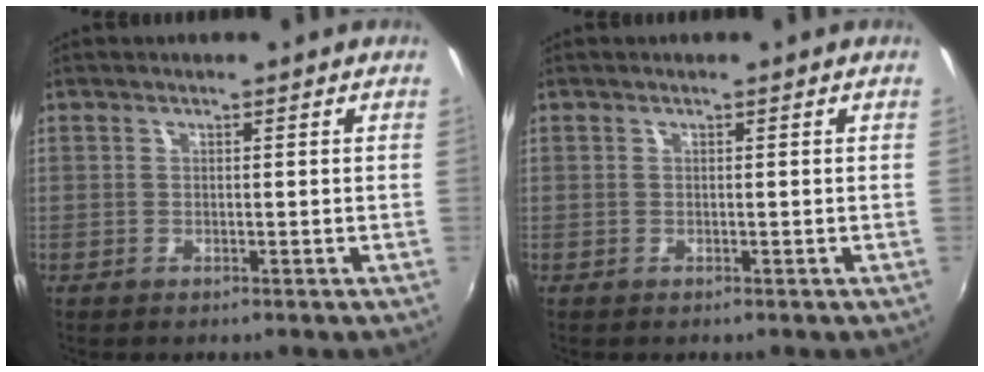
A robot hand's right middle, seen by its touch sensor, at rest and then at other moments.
{"total": 0.0}